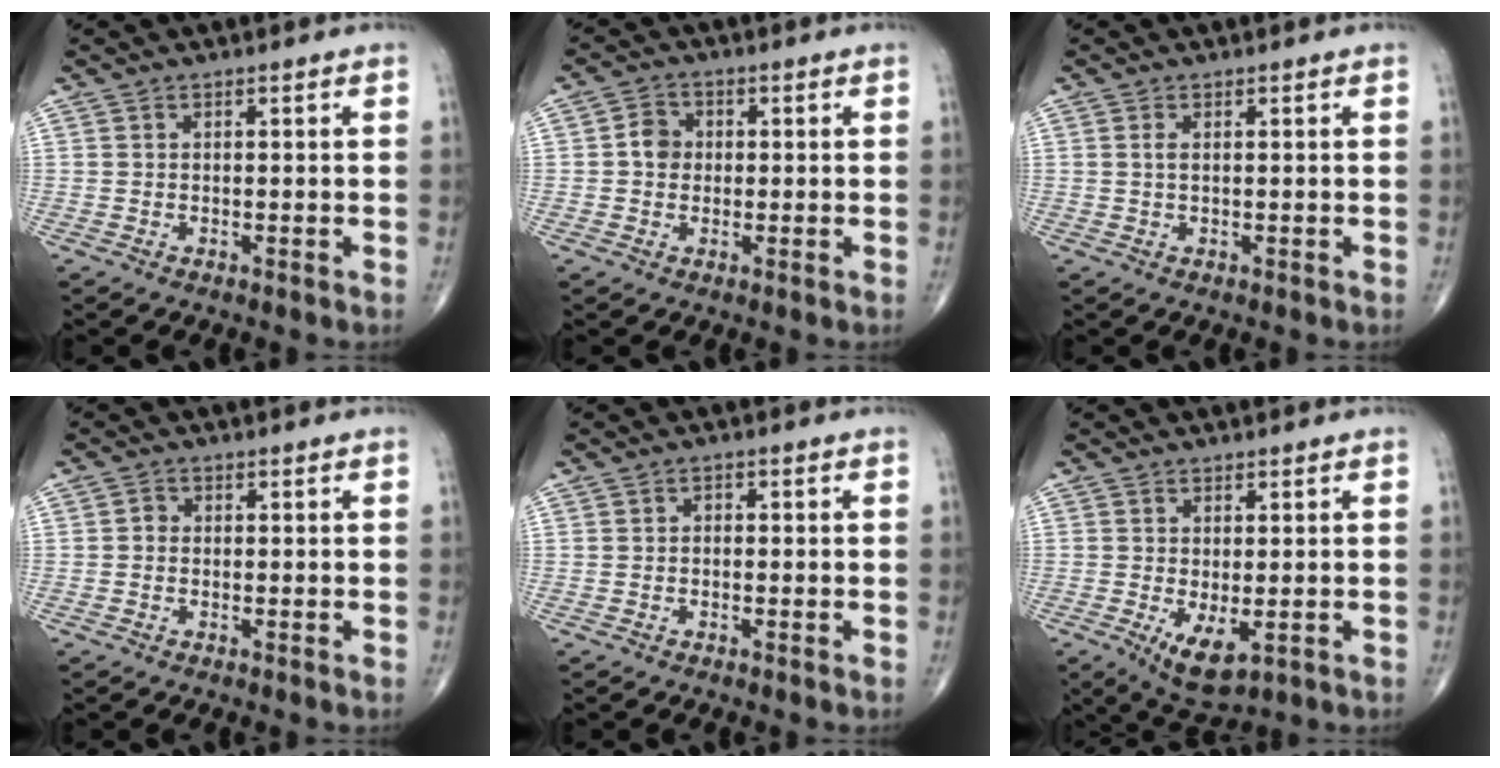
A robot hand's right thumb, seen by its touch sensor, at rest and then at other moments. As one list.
[{"total": 4.0, "force": [0.1, 3.4, 2.0], "torque": [-0.021, 0.009, -0.006]}, {"total": 1.2, "force": [0.2, 0.5, 1.0], "torque": [-0.027, 0.002, 0.007]}, {"total": 1.2, "force": [-0.2, 1.1, 0.6], "torque": [-0.002, 0.003, -0.008]}, {"total": 1.0, "force": [-0.2, 0.7, 0.6], "torque": [-0.003, 0.004, -0.008]}, {"total": 6.3, "force": [-1.5, 2.9, 5.4], "torque": [-0.090, -0.018, -0.013]}]